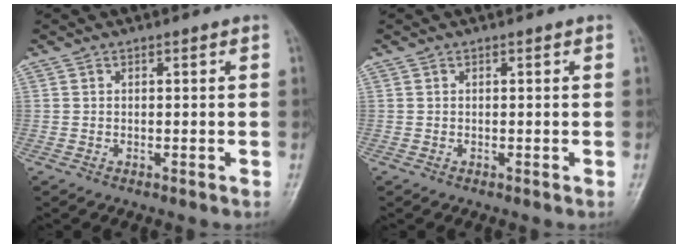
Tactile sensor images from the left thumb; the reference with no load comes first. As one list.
[{"total": 0.0}]